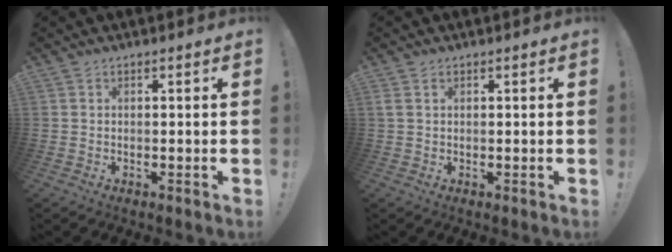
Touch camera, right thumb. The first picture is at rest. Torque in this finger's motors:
{"motor_torque": [0.02, 0.06, 0.03, 0.14, 0.00]}